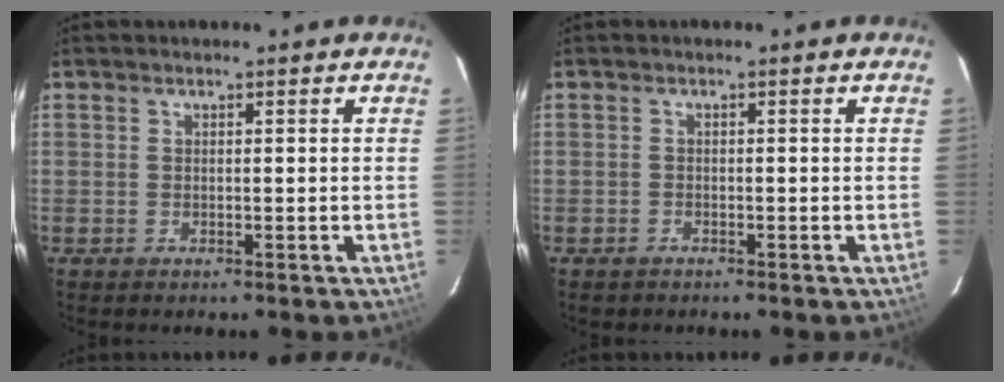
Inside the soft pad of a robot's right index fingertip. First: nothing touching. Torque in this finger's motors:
{"motor_torque": [0.16, -0.08, 0.09, 0.01]}